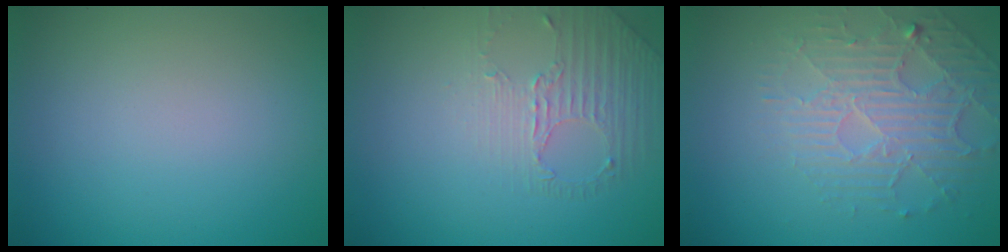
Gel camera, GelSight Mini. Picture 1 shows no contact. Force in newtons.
{"total": 1.6, "press": 1.0, "slide": 1.2}
{"total": 4.5, "press": 3.3, "slide": 3.1}